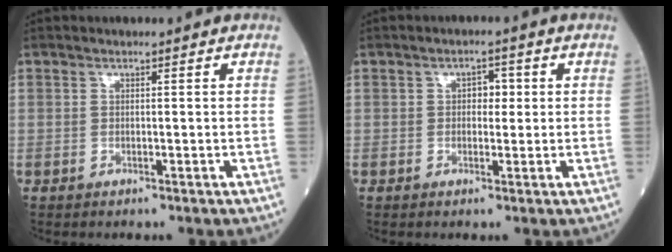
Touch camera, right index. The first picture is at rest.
{"total": 2.3, "force": [0.3, 1.5, 1.8], "torque": [-0.020, 0.009, 0.001]}